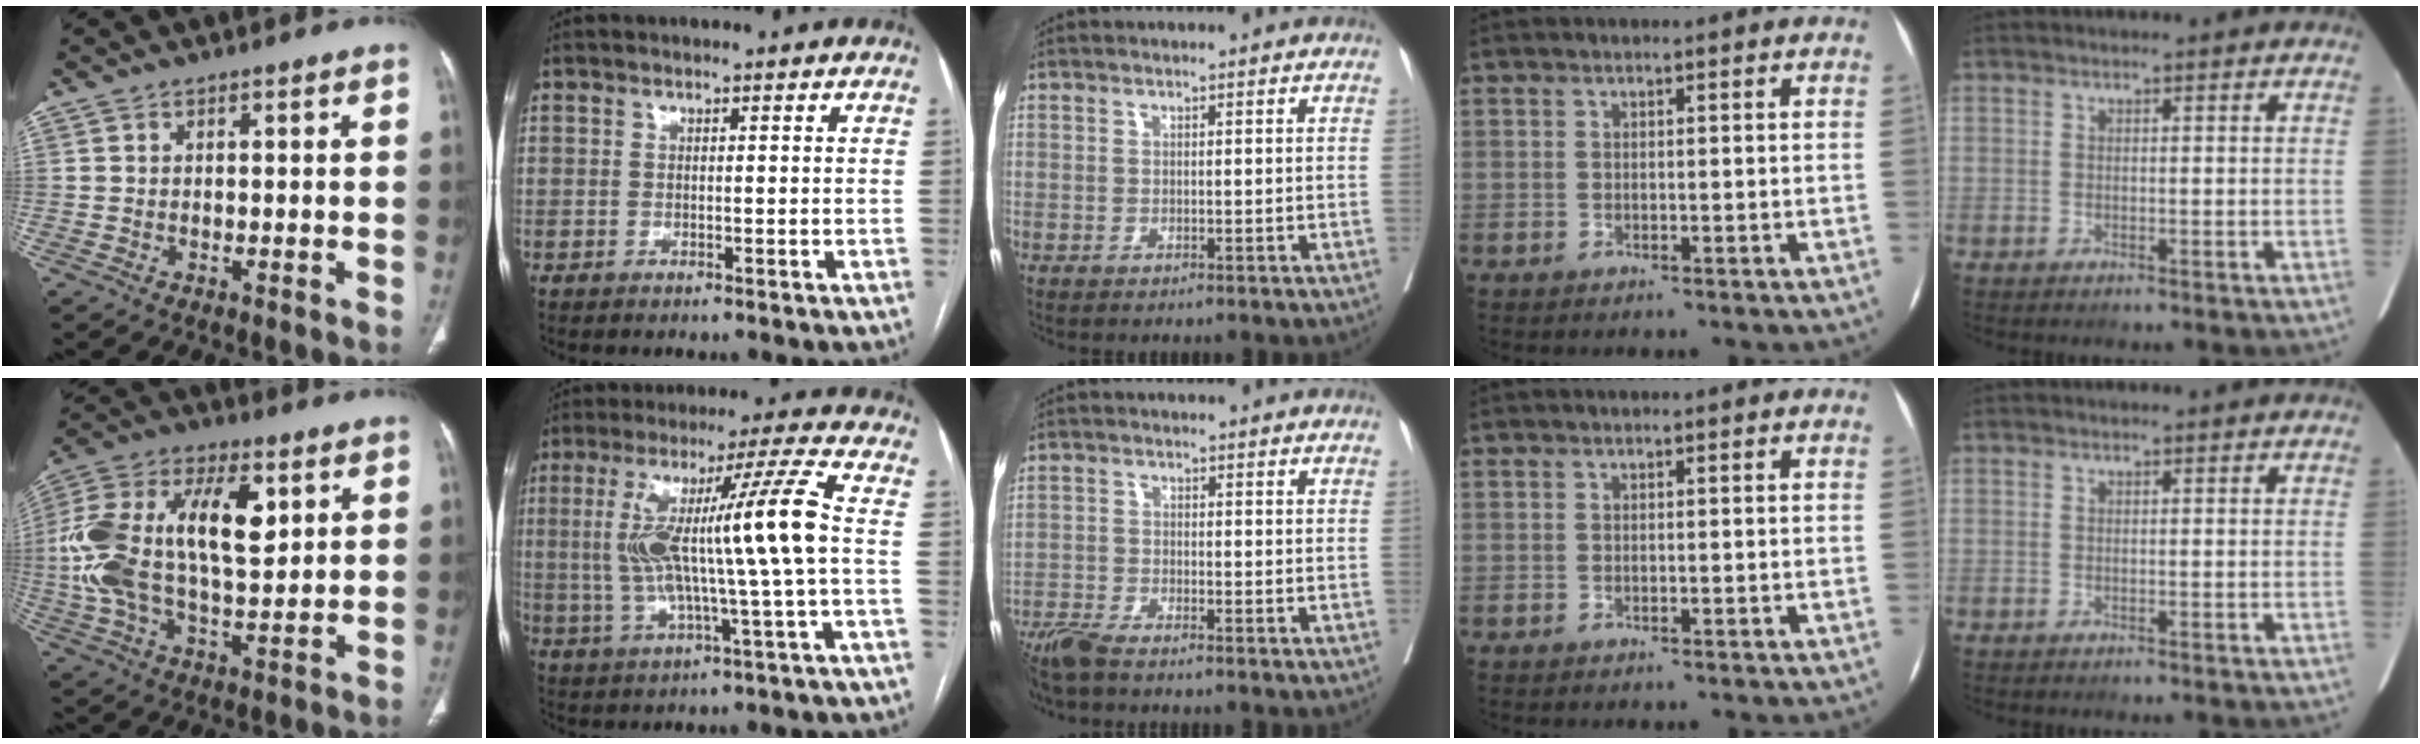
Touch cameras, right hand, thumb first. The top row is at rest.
{"thumb": {"total": 22.0, "force": [4.1, 11.0, 18.6], "torque": [-0.357, 0.010, 0.065]}, "index": {"total": 15.3, "force": [0.4, -0.7, 15.2], "torque": [-0.287, 0.021, 0.006]}, "middle": {"total": 4.7, "force": [-4.1, 0.2, 2.3], "torque": [-0.045, -0.015, -0.081]}}